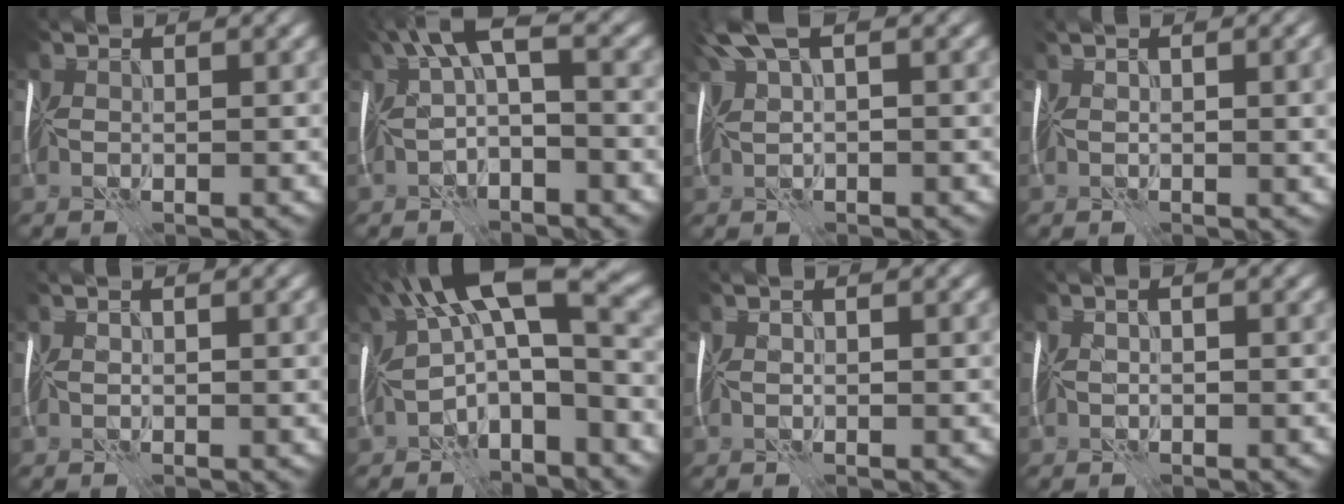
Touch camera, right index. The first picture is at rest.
{"total": 5.1, "force": [0.2, 2.2, 4.5], "torque": [-0.085, 0.009, 0.003]}
{"total": 5.5, "force": [2.0, 2.2, 4.6], "torque": [-0.120, 0.008, 0.050]}
{"total": 7.7, "force": [1.6, 3.6, 6.7], "torque": [-0.075, 0.027, 0.016]}
{"total": 3.7, "force": [0.9, 1.8, 3.1], "torque": [-0.019, 0.021, 0.001]}
{"total": 10.3, "force": [-0.4, 4.2, 9.4], "torque": [-0.157, 0.013, -0.010]}
{"total": 2.1, "force": [0.5, 1.0, 1.7], "torque": [-0.008, 0.016, -0.005]}
{"total": 1.5, "force": [-0.3, 0.9, 1.1], "torque": [-0.002, 0.012, -0.014]}